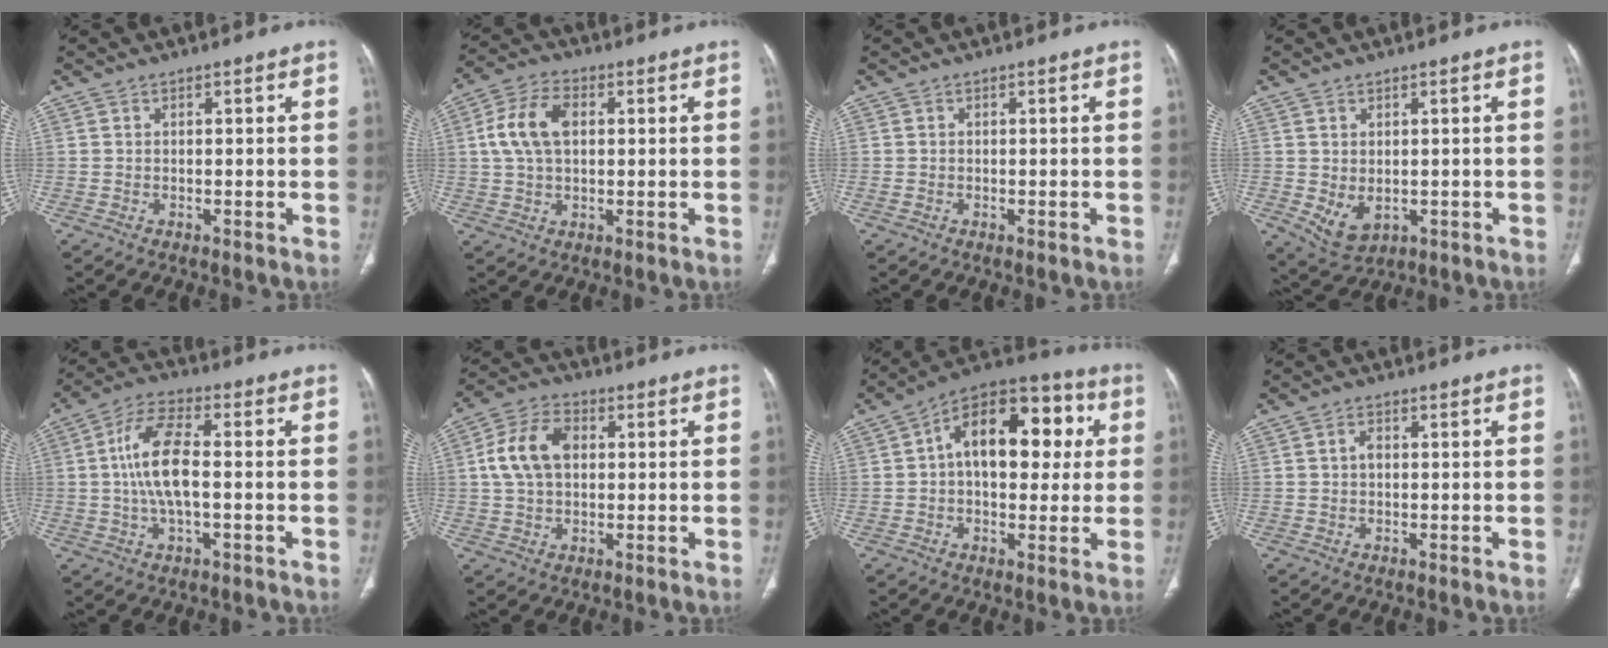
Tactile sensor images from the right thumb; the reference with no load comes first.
{"total": 9.7, "force": [1.7, 6.0, 7.4], "torque": [-0.149, 0.017, 0.030]}
{"total": 0.0}
{"total": 5.3, "force": [-0.6, 3.6, 3.9], "torque": [-0.062, -0.008, 0.011]}
{"total": 11.0, "force": [-0.1, 4.3, 10.1], "torque": [-0.210, 0.019, -0.007]}
{"total": 10.5, "force": [1.6, 7.0, 7.7], "torque": [-0.145, 0.019, 0.026]}
{"total": 19.0, "force": [3.3, 11.2, 14.9], "torque": [-0.175, 0.033, 0.038]}
{"total": 1.8, "force": [0.1, 1.3, 1.3], "torque": [-0.020, 0.006, 0.001]}